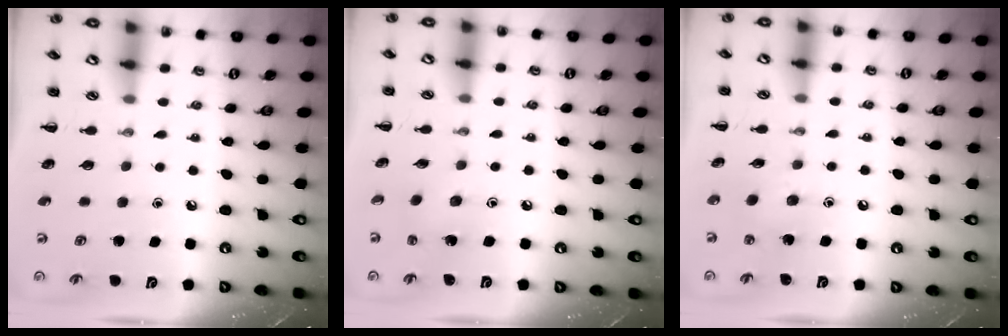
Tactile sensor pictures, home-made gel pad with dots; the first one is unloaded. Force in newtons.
{"total": 2.8, "press": 2.7, "slide": 0.8}
{"total": 4.7, "press": 4.7, "slide": 0.7}